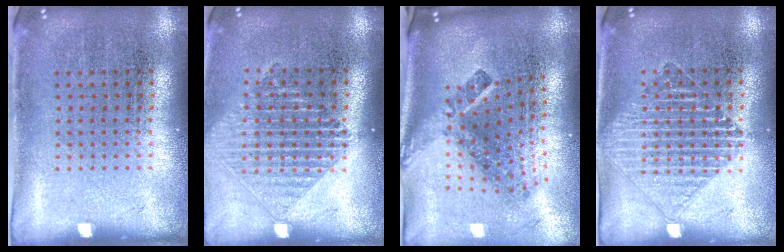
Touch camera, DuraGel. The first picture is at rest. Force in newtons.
{"total": 1.5, "press": 1.3, "slide": 0.7}
{"total": 2.8, "press": 1.6, "slide": 2.2}
{"total": 1.4, "press": 1.3, "slide": 0.3}